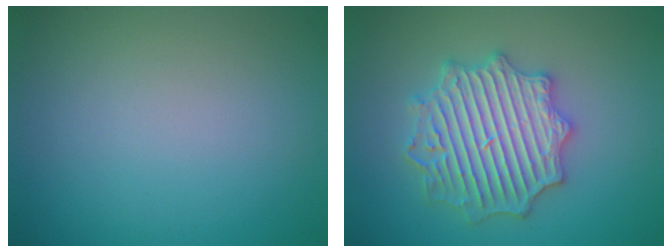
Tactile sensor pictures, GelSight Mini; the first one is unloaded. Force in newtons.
{"total": 6.5, "press": 6.5, "slide": 1.0}